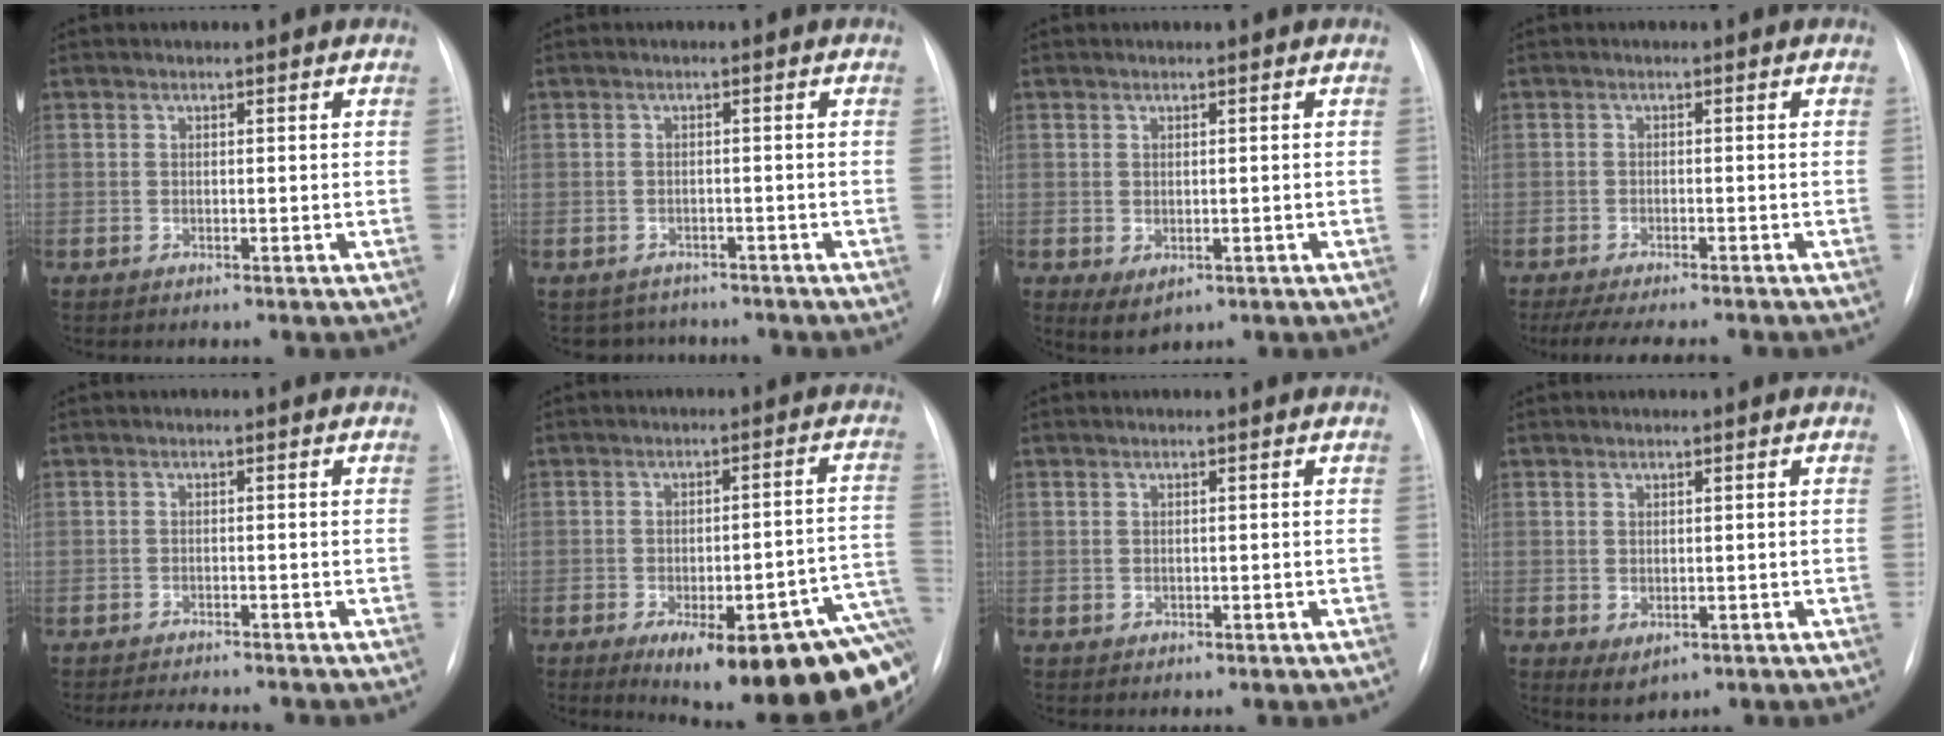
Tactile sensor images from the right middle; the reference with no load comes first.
{"total": 3.8, "force": [-3.4, 1.8, -0.3], "torque": [0.004, 0.007, -0.047]}
{"total": 2.9, "force": [-0.8, 1.9, 2.2], "torque": [-0.034, -0.008, 0.004]}
{"total": 9.9, "force": [-8.5, 1.6, 4.8], "torque": [-0.065, -0.011, -0.120]}
{"total": 5.1, "force": [-4.8, 0.5, 1.7], "torque": [-0.023, -0.009, -0.069]}
{"total": 23.4, "force": [-13.7, 5.9, 18.0], "torque": [-0.123, 0.013, -0.159]}
{"total": 0.8, "force": [-0.2, 0.7, 0.4], "torque": [-0.010, 0.001, 0.002]}
{"total": 2.6, "force": [-0.6, 1.7, 1.8], "torque": [-0.027, -0.006, 0.004]}